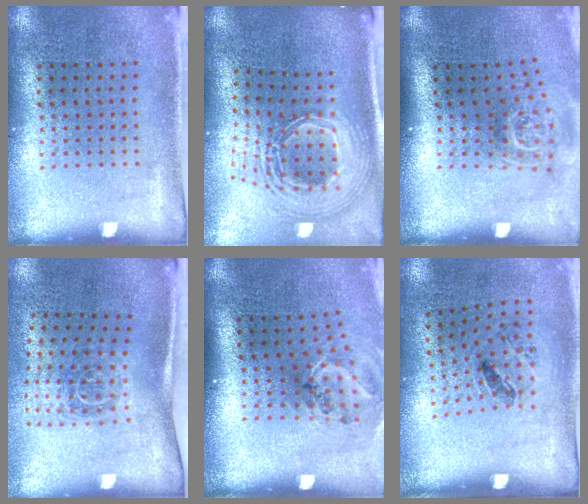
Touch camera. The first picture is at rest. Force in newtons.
{"total": 2.8, "press": 1.9, "slide": 2.0}
{"total": 1.8, "press": 1.2, "slide": 1.3}
{"total": 1.8, "press": 1.2, "slide": 1.4}
{"total": 1.3, "press": 1.1, "slide": 0.7}
{"total": 1.3, "press": 0.7, "slide": 1.1}